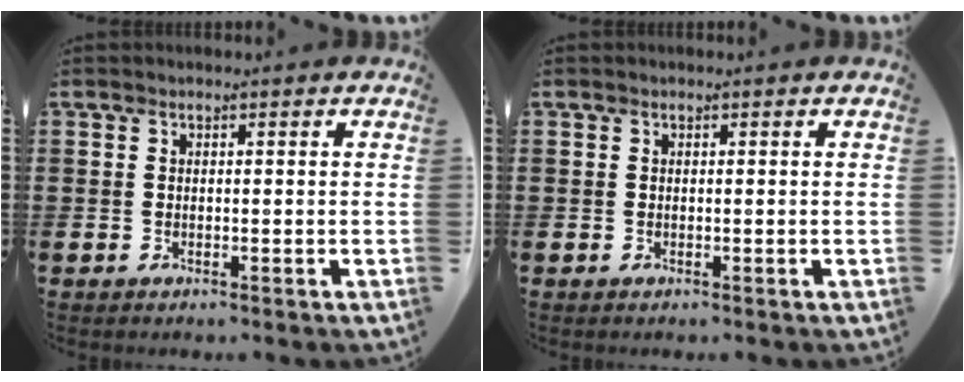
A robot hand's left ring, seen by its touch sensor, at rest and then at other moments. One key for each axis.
{"total": 0.0}